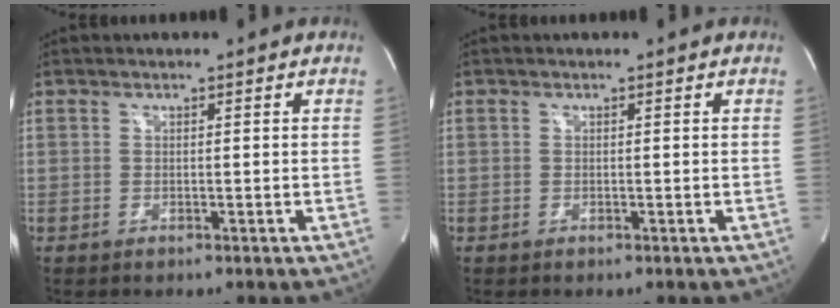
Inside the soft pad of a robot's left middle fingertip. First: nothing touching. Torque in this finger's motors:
{"motor_torque": [0.01, 0.08, 0.00, 0.01]}